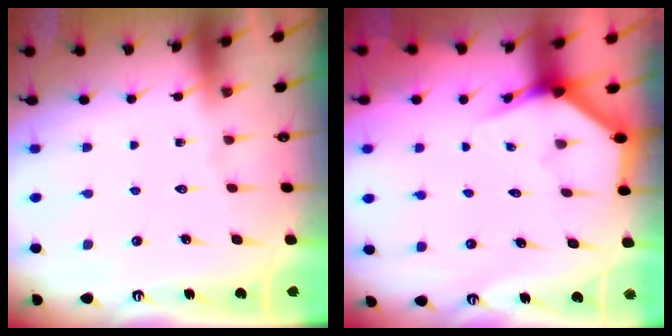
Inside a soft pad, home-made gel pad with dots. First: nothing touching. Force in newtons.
{"total": 3.8, "press": 3.8, "slide": 0.3}